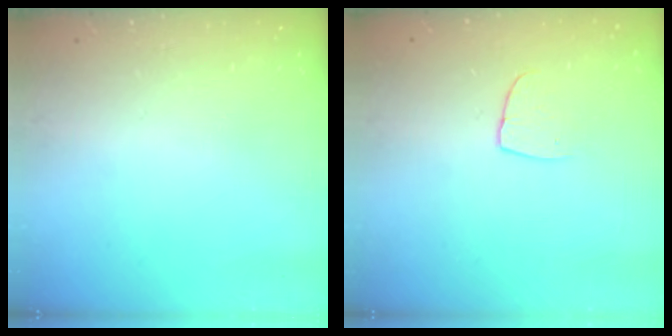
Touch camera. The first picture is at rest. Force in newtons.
{"total": 6.4, "press": 6.4, "slide": 0.3}